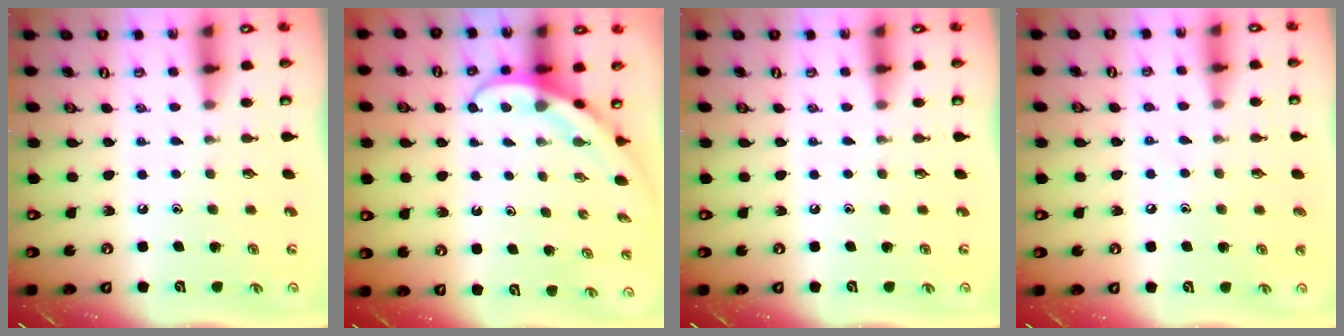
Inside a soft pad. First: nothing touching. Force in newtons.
{"total": 3.9, "press": 3.8, "slide": 0.3}
{"total": 0.0}
{"total": 5.7, "press": 5.7, "slide": 0.6}